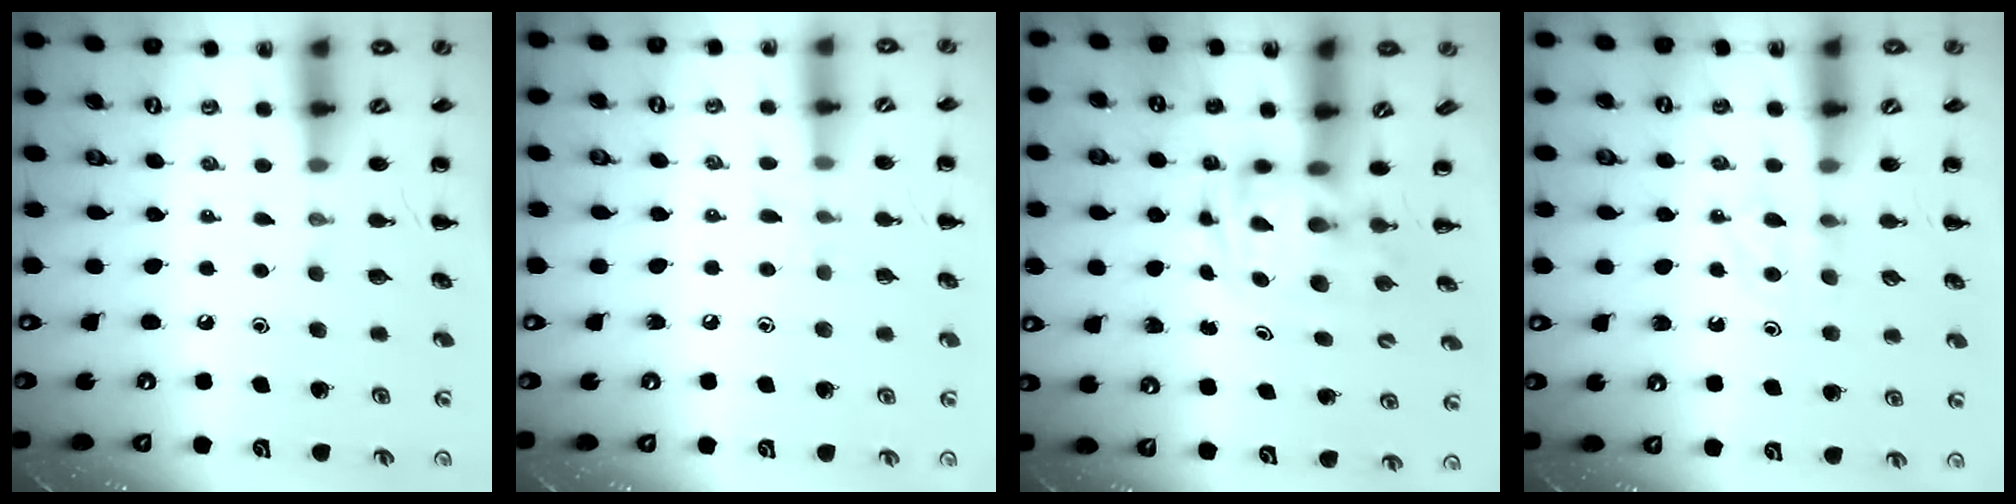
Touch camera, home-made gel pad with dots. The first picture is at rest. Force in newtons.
{"total": 6.3, "press": 6.0, "slide": 2.0}
{"total": 2.8, "press": 2.8, "slide": 0.5}
{"total": 4.5, "press": 4.3, "slide": 1.3}